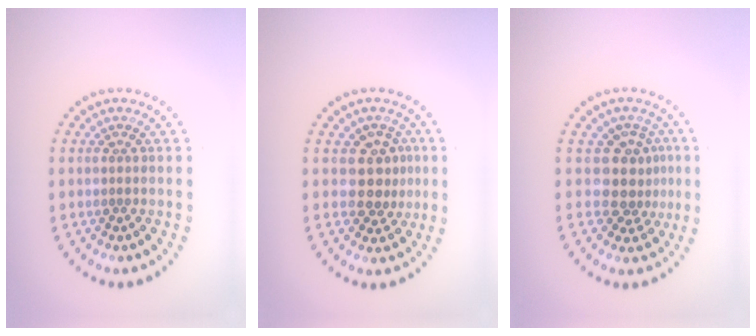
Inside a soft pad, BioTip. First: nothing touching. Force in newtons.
{"total": 3.0, "press": 2.7, "slide": 1.2}
{"total": 3.4, "press": 2.5, "slide": 2.4}